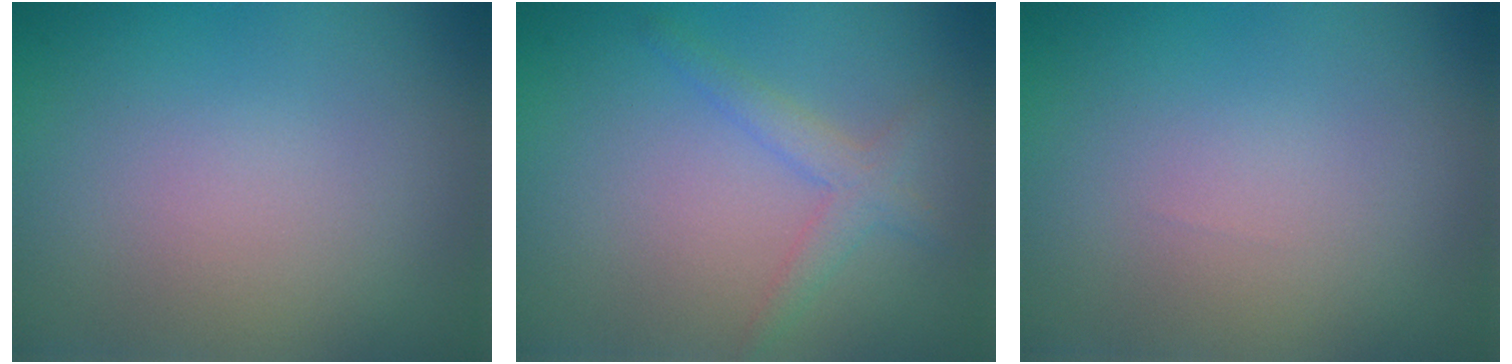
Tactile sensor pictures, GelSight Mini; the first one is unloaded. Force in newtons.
{"total": 2.2, "press": 2.2, "slide": 0.1}
{"total": 0.0}